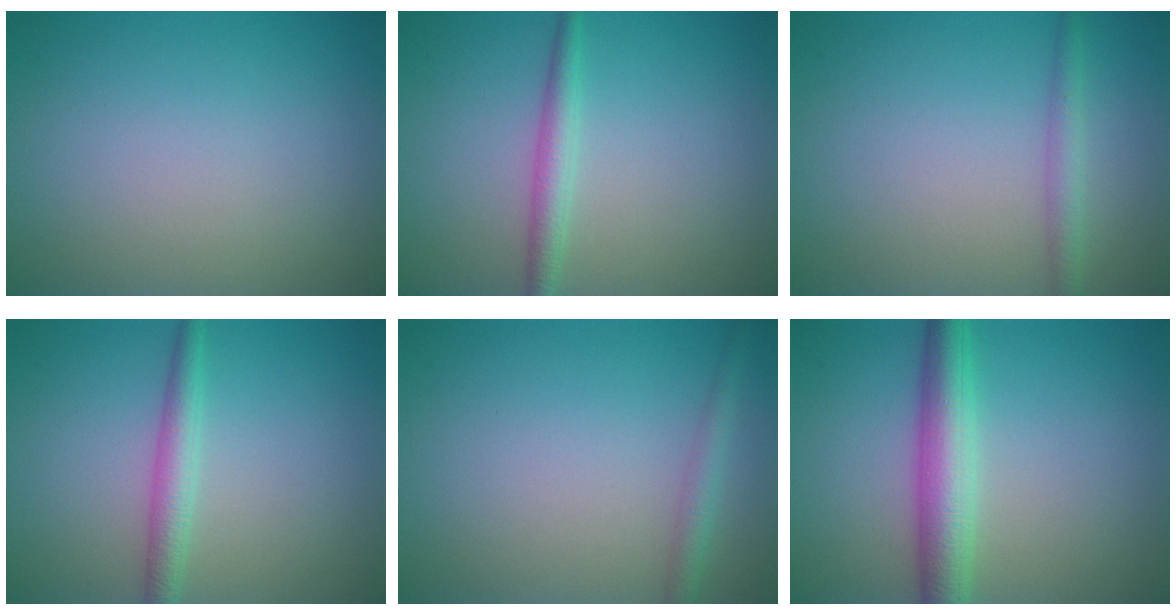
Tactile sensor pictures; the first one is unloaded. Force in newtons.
{"total": 2.2, "press": 2.2, "slide": 0.0}
{"total": 1.8, "press": 1.8, "slide": 0.1}
{"total": 2.4, "press": 2.4, "slide": 0.0}
{"total": 1.8, "press": 1.8, "slide": 0.1}
{"total": 5.0, "press": 5.0, "slide": 0.1}